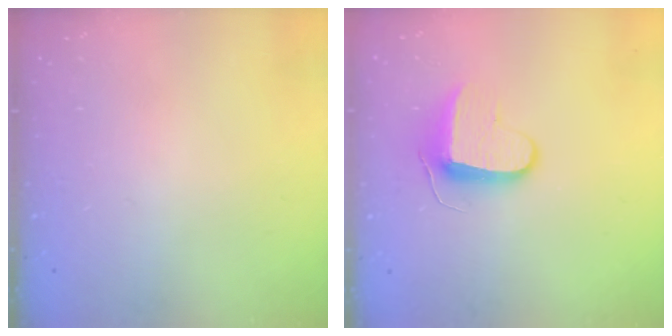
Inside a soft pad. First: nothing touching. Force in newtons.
{"total": 9.2, "press": 9.2, "slide": 0.3}